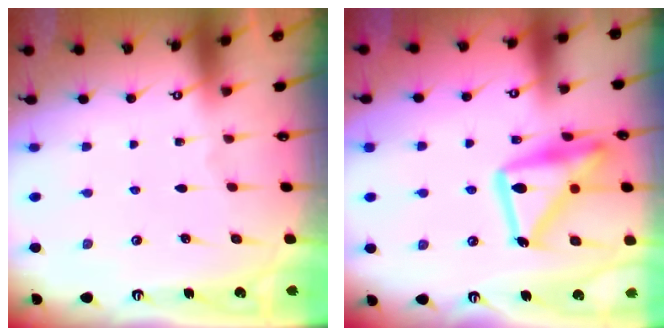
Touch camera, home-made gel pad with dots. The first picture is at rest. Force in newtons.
{"total": 21.2, "press": 21.1, "slide": 1.6}